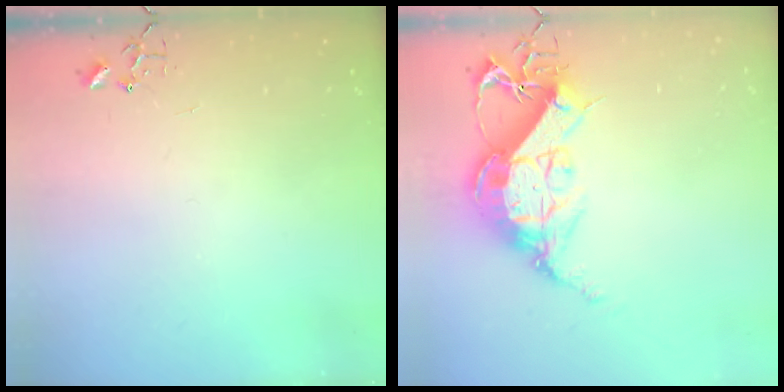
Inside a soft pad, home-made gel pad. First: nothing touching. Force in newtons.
{"total": 15.7, "press": 15.6, "slide": 1.4}